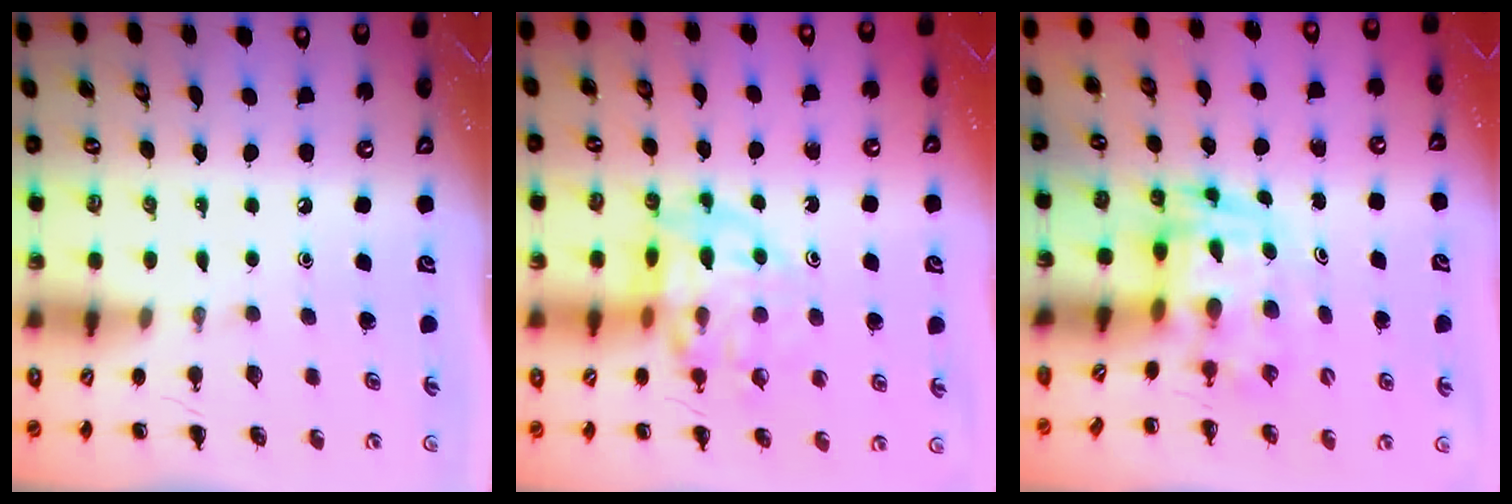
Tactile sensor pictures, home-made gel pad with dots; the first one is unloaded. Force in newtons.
{"total": 14.0, "press": 13.6, "slide": 3.0}
{"total": 3.6, "press": 3.6, "slide": 0.7}